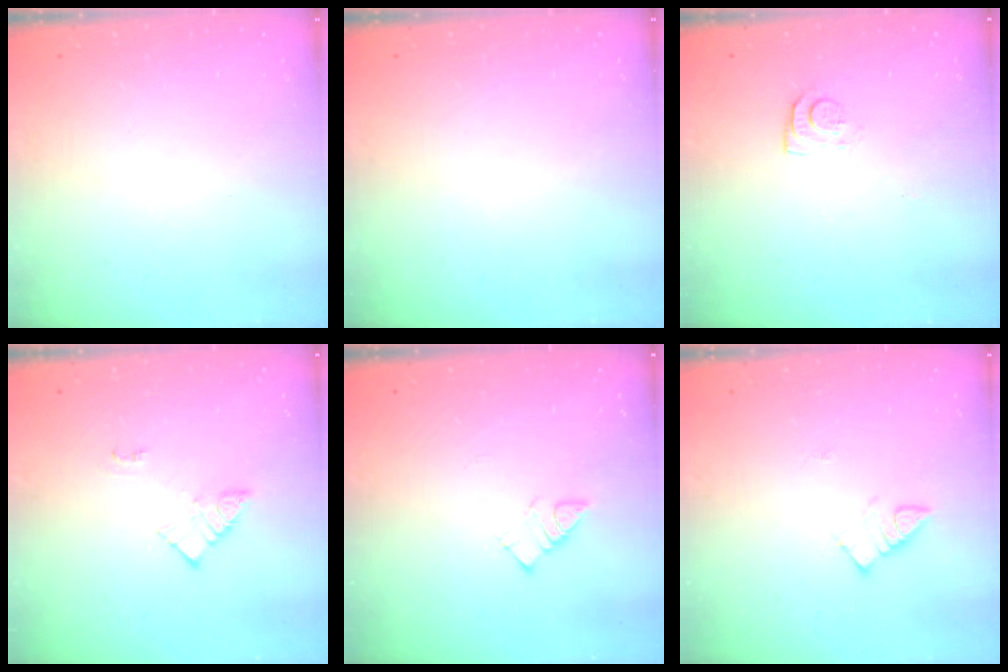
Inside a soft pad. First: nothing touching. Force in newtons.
{"total": 0.0}
{"total": 6.8, "press": 6.7, "slide": 0.7}
{"total": 8.5, "press": 8.5, "slide": 0.6}
{"total": 4.6, "press": 4.6, "slide": 0.2}
{"total": 2.8, "press": 2.7, "slide": 0.3}